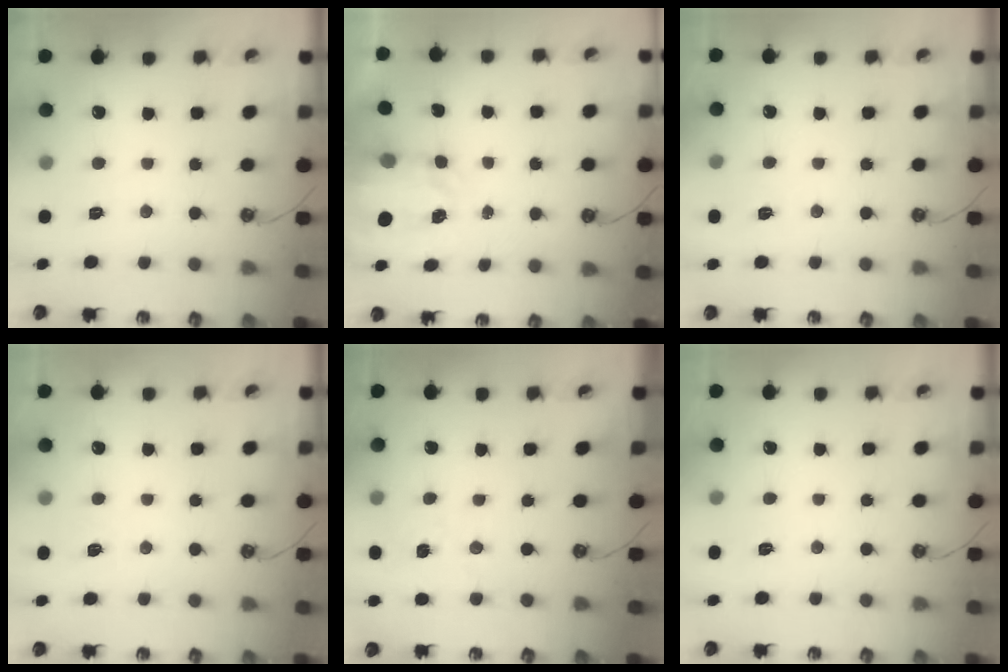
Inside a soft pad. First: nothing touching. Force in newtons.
{"total": 3.9, "press": 3.9, "slide": 0.5}
{"total": 3.5, "press": 3.4, "slide": 0.4}
{"total": 3.4, "press": 3.4, "slide": 0.4}
{"total": 1.0, "press": 1.0, "slide": 0.2}
{"total": 3.7, "press": 3.6, "slide": 0.5}